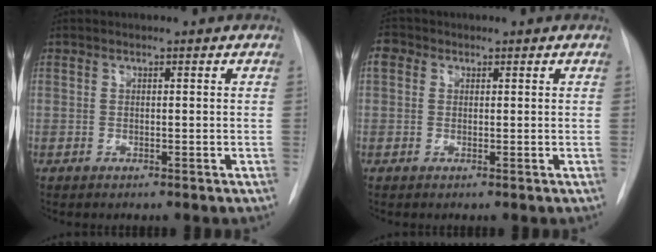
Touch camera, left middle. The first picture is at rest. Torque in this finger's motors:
{"motor_torque": [0.42, -0.32, 0.31, 0.04]}